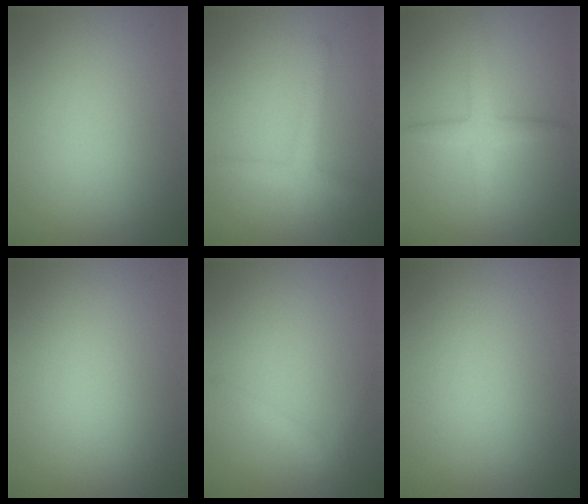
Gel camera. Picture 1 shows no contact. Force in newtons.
{"total": 2.3, "press": 2.3, "slide": 0.1}
{"total": 2.8, "press": 2.8, "slide": 0.0}
{"total": 0.0}
{"total": 0.7, "press": 0.7, "slide": 0.0}
{"total": 0.0}